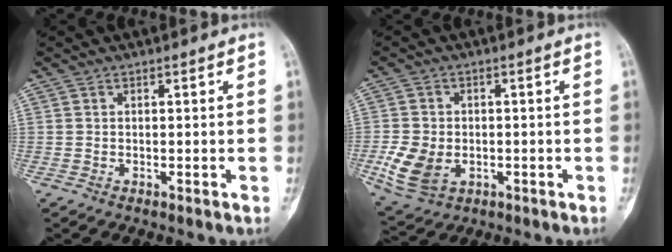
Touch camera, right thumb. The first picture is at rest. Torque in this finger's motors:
{"motor_torque": [-0.18, 0.45, 0.39, -0.69, 0.07]}